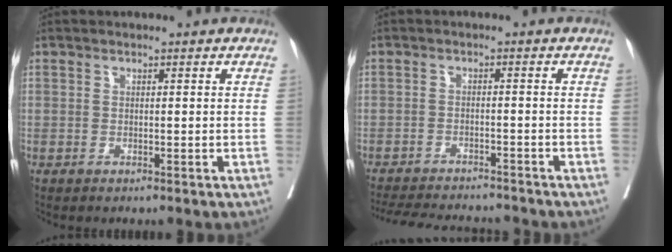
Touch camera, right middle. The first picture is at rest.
{"total": 12.8, "force": [-11.8, 2.6, 4.2], "torque": [-0.085, -0.006, -0.160]}